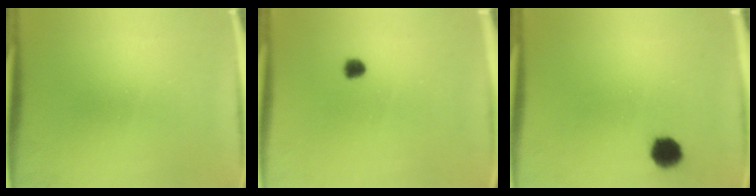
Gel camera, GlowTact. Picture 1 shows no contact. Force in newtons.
{"total": 2.3}
{"total": 4.6}